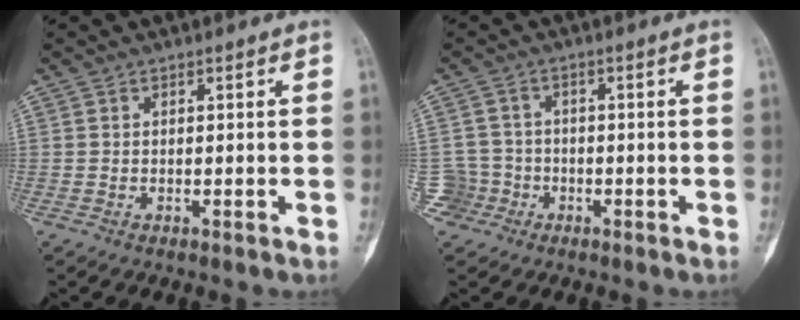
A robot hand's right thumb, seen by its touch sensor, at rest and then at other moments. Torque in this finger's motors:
{"motor_torque": [-0.23, -0.36, -0.02, 0.06, 0.00]}